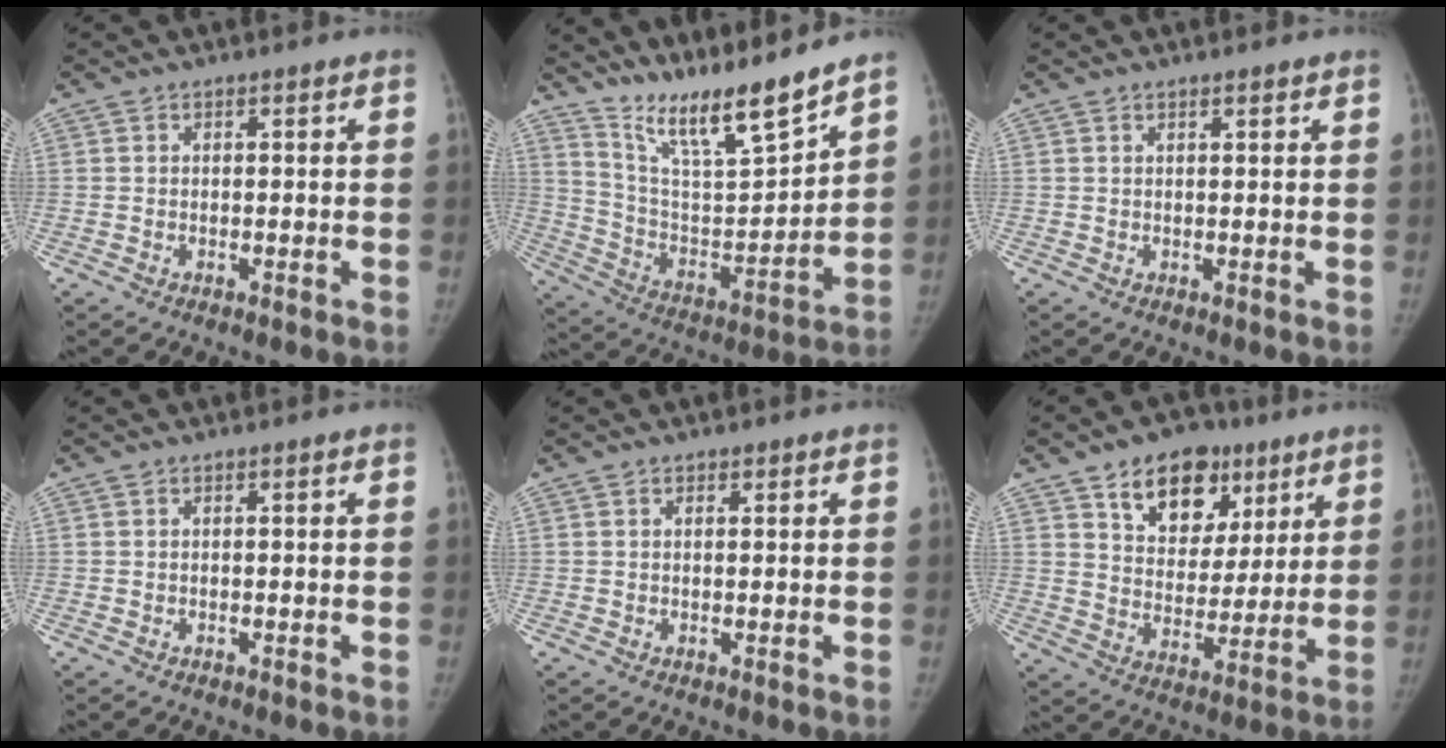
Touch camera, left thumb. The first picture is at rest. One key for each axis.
{"total": 15.9, "fx": 13.8, "fy": 1.2, "fz": 7.8, "tx": -0.116, "ty": -0.087, "tz": 0.258}
{"total": 0.8, "fx": 0.7, "fy": 0.2, "fz": 0.4, "tx": -0.005, "ty": -0.003, "tz": 0.011}
{"total": 0.0}
{"total": 0.8, "fx": 0.5, "fy": 0.5, "fz": 0.4, "tx": -0.003, "ty": -0.001, "tz": 0.005}
{"total": 15.6, "fx": 8.9, "fy": 10.3, "fz": 7.6, "tx": -0.065, "ty": -0.030, "tz": 0.146}